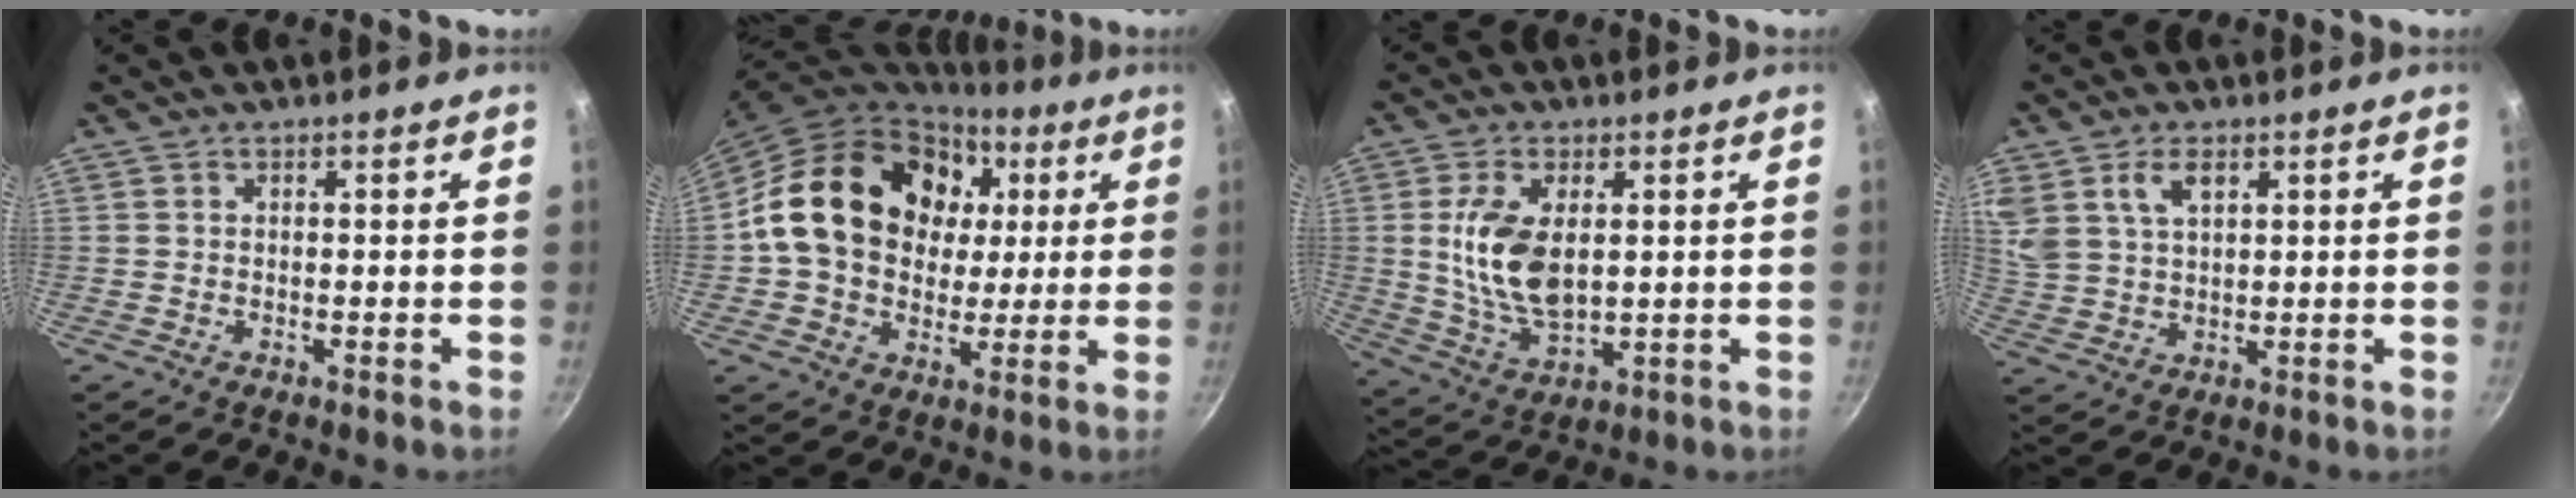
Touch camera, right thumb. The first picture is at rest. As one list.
[{"total": 22.2, "force": [4.7, 17.3, 13.0], "torque": [-0.203, 0.015, 0.078]}, {"total": 12.4, "force": [1.9, 6.7, 10.2], "torque": [-0.189, -0.015, 0.044]}, {"total": 8.3, "force": [4.2, 5.0, 5.1], "torque": [-0.088, -0.009, 0.087]}]